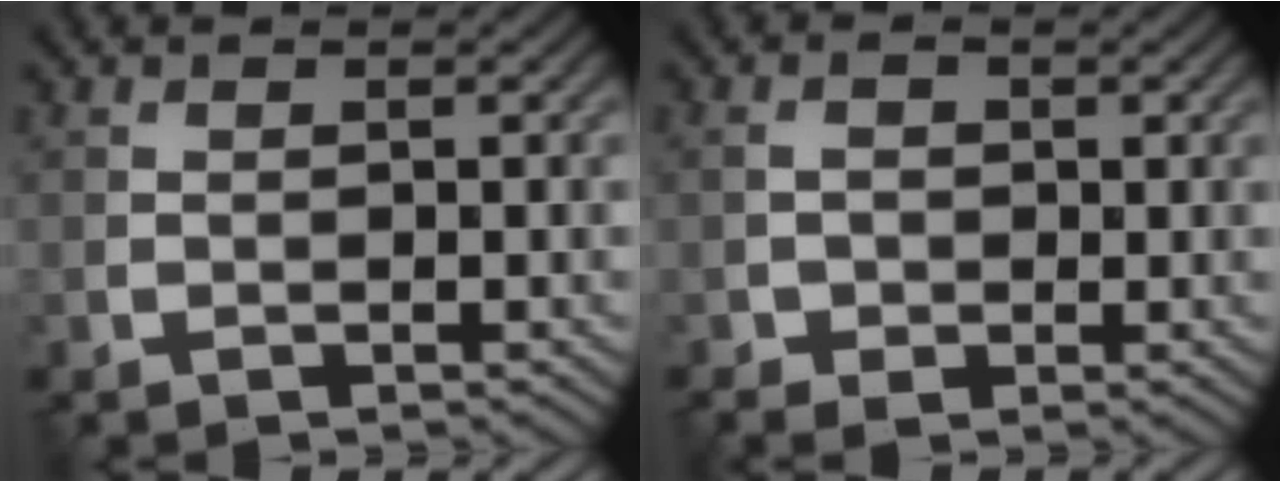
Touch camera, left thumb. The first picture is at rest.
{"total": 2.5, "force": [-0.5, 1.9, 1.6], "torque": [-0.031, -0.002, -0.006]}